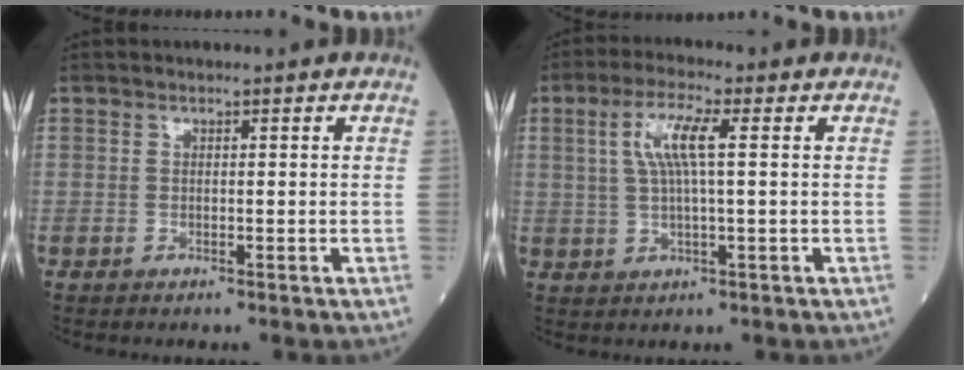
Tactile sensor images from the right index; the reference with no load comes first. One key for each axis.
{"total": 6.4, "fx": 1.6, "fy": 0.7, "fz": 6.2, "tx": -0.129, "ty": 0.009, "tz": 0.032}